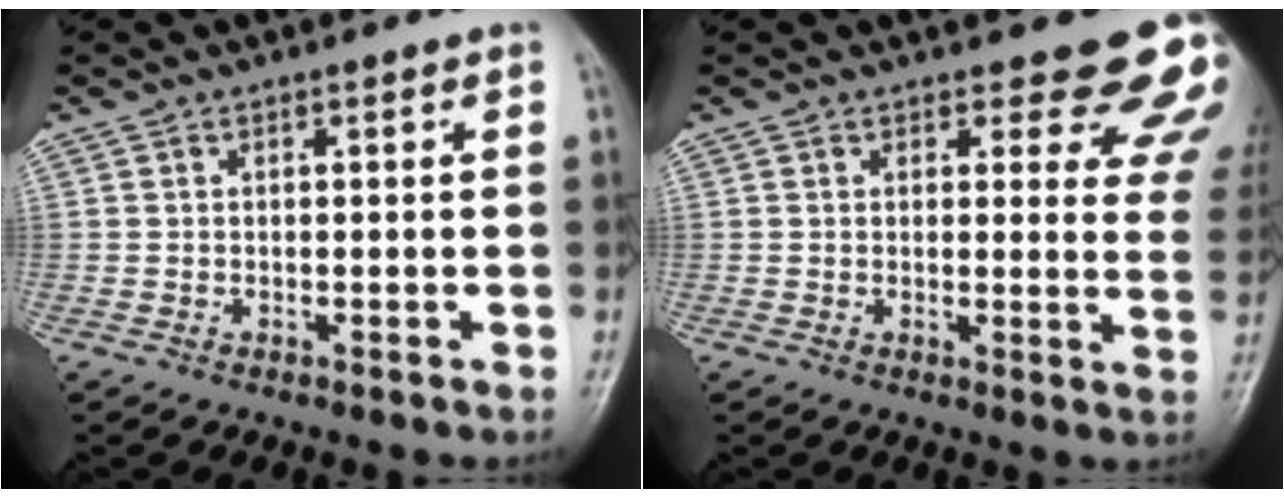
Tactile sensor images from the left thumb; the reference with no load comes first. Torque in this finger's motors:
{"motor_torque": [0.60, 0.59, 1.59, -1.19, 0.13]}